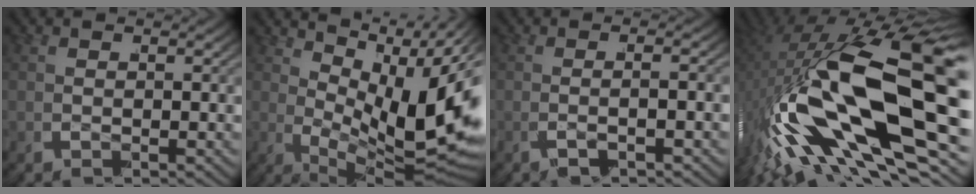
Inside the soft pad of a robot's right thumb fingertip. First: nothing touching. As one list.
[{"total": 16.2, "force": [-1.4, 9.2, 13.3], "torque": [-0.235, -0.033, 0.002]}, {"total": 1.9, "force": [-1.3, 0.2, 1.4], "torque": [-0.040, 0.009, -0.029]}, {"total": 19.5, "force": [-2.1, 8.7, 17.3], "torque": [-0.361, -0.021, -0.014]}]